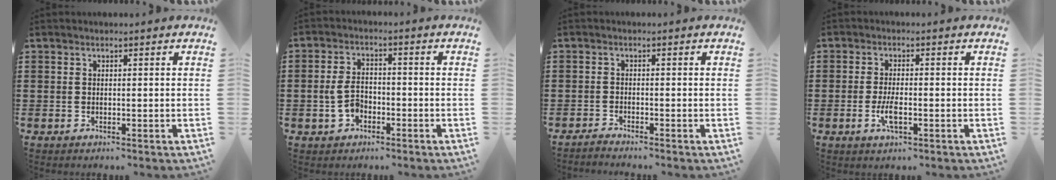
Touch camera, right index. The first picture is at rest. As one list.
[{"total": 4.8, "force": [-1.5, 3.0, 3.5], "torque": [-0.092, -0.002, -0.035]}, {"total": 1.2, "force": [-1.2, -0.1, -0.1], "torque": [-0.002, 0.003, -0.026]}, {"total": 3.6, "force": [-1.1, 1.1, 3.3], "torque": [-0.070, -0.004, -0.023]}]